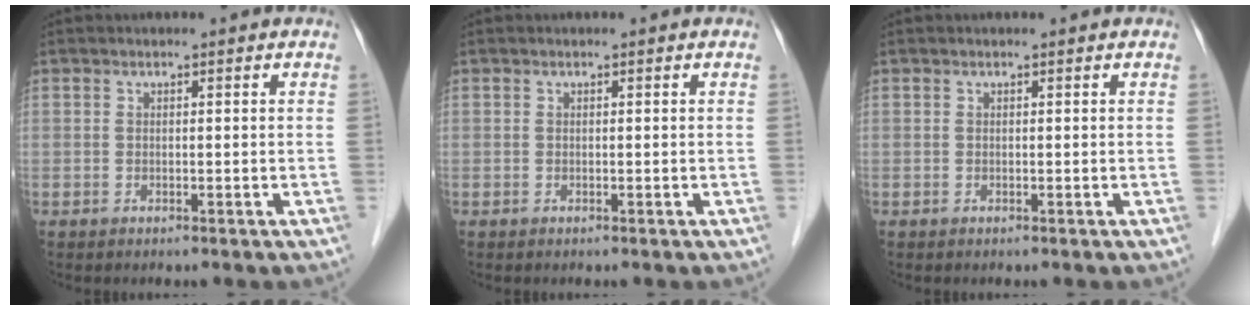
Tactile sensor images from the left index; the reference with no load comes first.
{"total": 0.0}
{"total": 0.0}